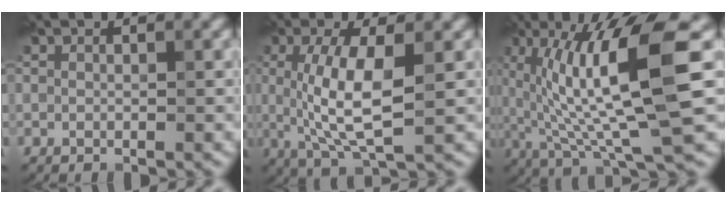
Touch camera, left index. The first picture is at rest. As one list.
[{"total": 6.4, "force": [0.5, 1.9, 6.1], "torque": [-0.125, -0.007, 0.010]}, {"total": 11.5, "force": [2.0, 2.3, 11.1], "torque": [-0.173, 0.003, 0.036]}]